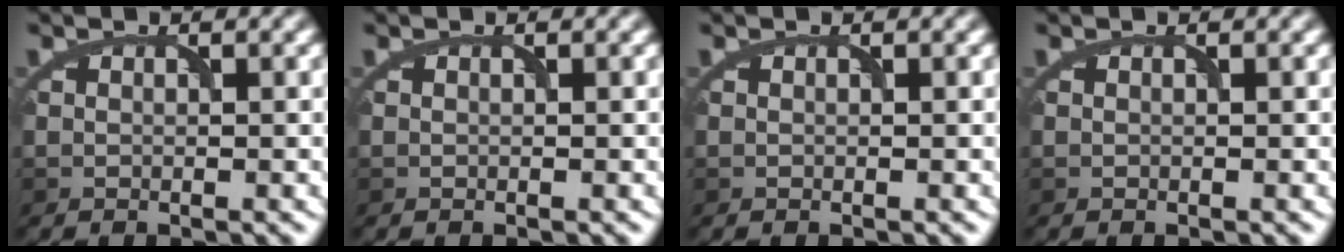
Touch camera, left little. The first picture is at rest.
{"total": 0.0}
{"total": 0.0}
{"total": 0.0}